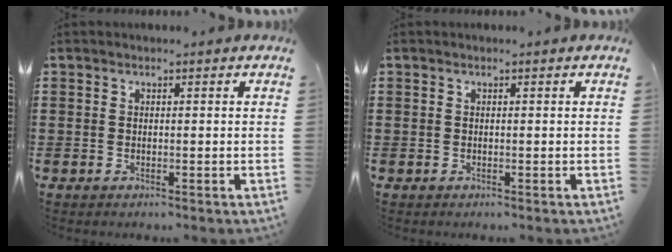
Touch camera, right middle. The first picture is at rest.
{"total": 0.0}